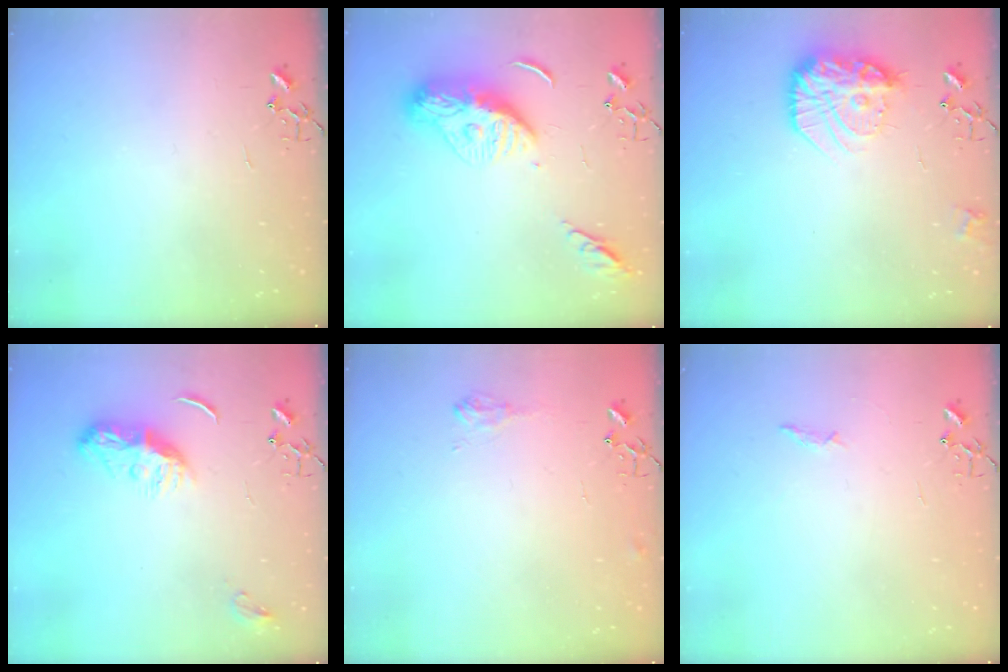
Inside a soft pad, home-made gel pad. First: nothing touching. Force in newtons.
{"total": 13.0, "press": 13.0, "slide": 1.1}
{"total": 16.2, "press": 16.2, "slide": 0.6}
{"total": 8.7, "press": 8.7, "slide": 0.3}
{"total": 6.3, "press": 6.3, "slide": 0.8}
{"total": 4.4, "press": 4.4, "slide": 0.6}